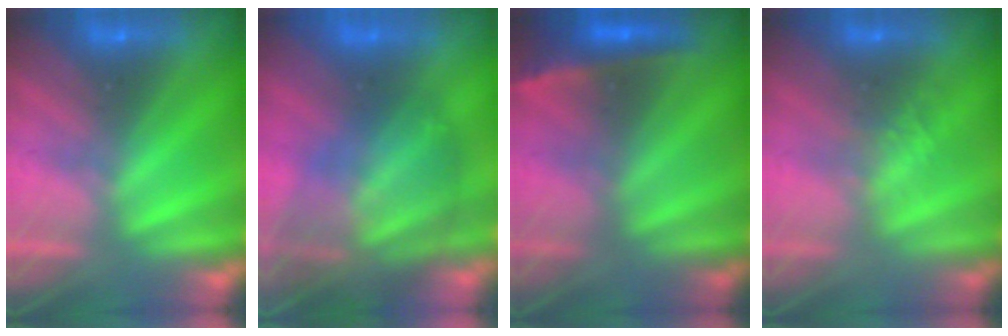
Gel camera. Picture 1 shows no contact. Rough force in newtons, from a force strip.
{"total": 7.6}
{"total": 2.3}
{"total": 1.1}